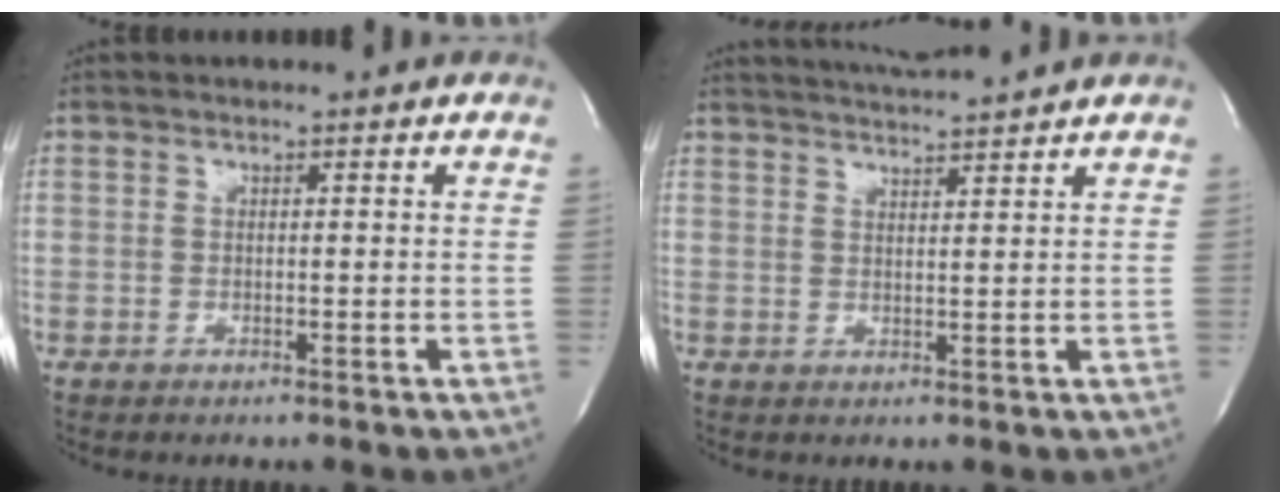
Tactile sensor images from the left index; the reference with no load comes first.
{"total": 6.0, "force": [5.7, -1.2, 1.6], "torque": [-0.032, 0.006, 0.088]}